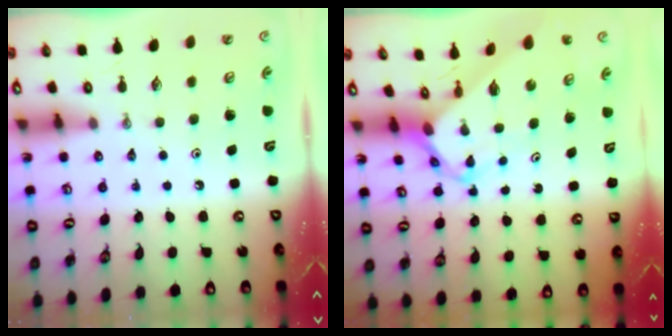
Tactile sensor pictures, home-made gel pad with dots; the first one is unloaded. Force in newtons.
{"total": 4.9, "press": 4.9, "slide": 0.6}